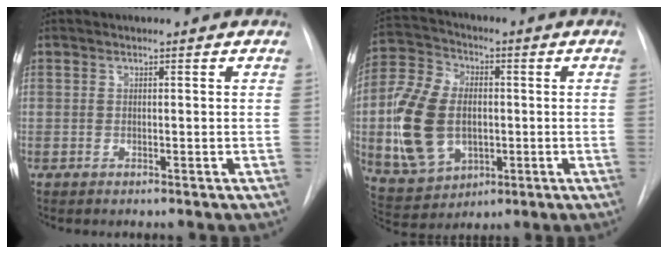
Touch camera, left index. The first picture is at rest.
{"total": 15.0, "force": [-1.1, 10.3, 10.8], "torque": [-0.257, 0.017, -0.008]}